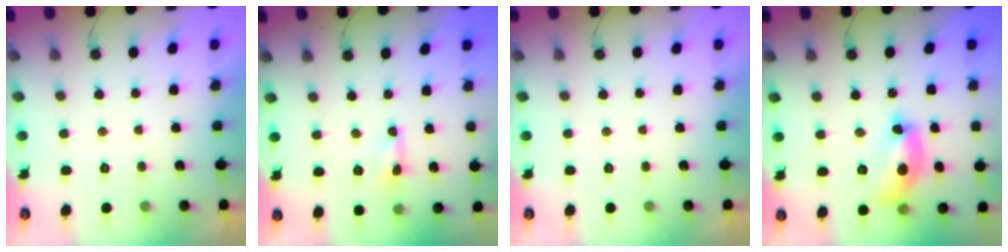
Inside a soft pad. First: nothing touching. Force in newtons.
{"total": 0.0}
{"total": 0.0}
{"total": 15.7, "press": 15.7, "slide": 0.7}